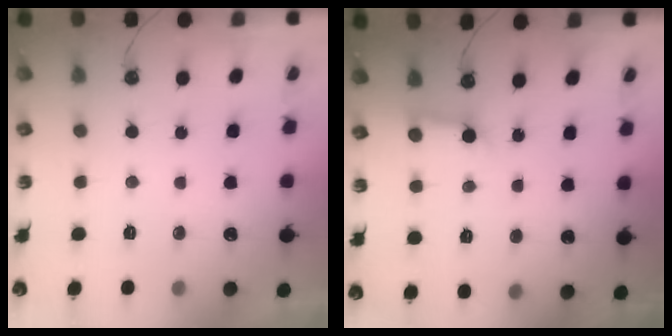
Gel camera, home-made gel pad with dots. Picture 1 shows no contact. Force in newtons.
{"total": 5.0, "press": 4.9, "slide": 0.6}